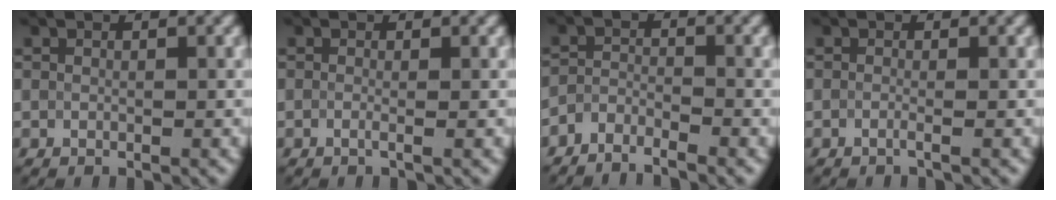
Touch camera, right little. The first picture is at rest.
{"total": 0.9, "force": [-0.2, 0.3, 0.9], "torque": [-0.014, -0.008, -0.007]}
{"total": 2.0, "force": [-1.9, 0.3, 0.8], "torque": [-0.015, -0.002, -0.043]}
{"total": 1.0, "force": [-0.3, 0.3, 0.8], "torque": [-0.012, -0.009, -0.011]}